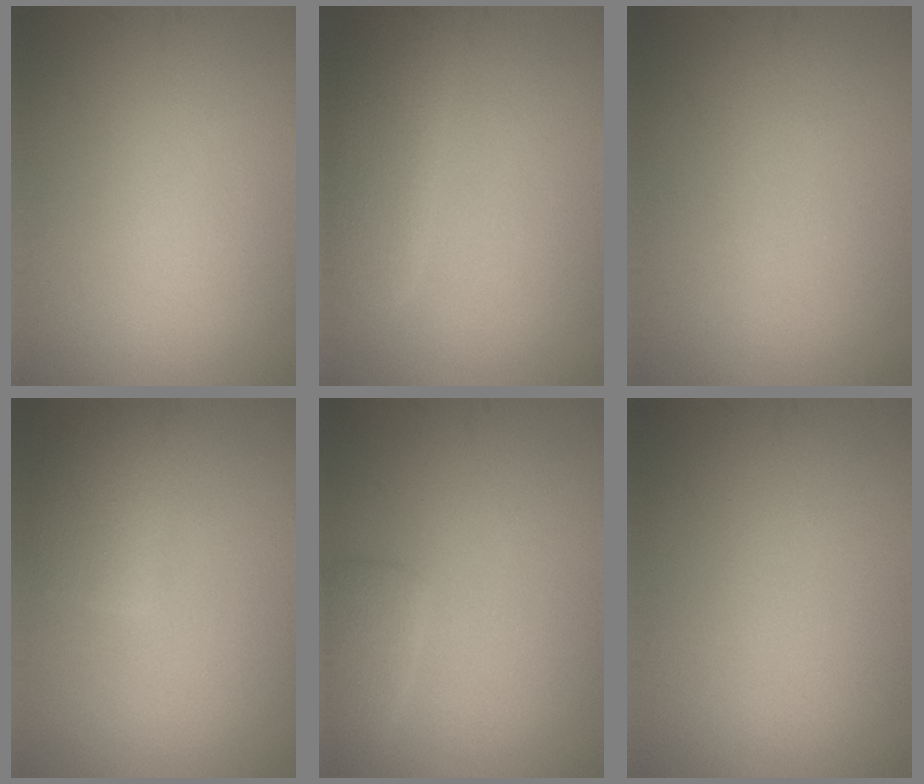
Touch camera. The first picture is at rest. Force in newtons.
{"total": 2.7, "press": 2.7, "slide": 0.0}
{"total": 0.0}
{"total": 2.8, "press": 2.8, "slide": 0.3}
{"total": 1.8, "press": 1.8, "slide": 0.2}
{"total": 0.0}